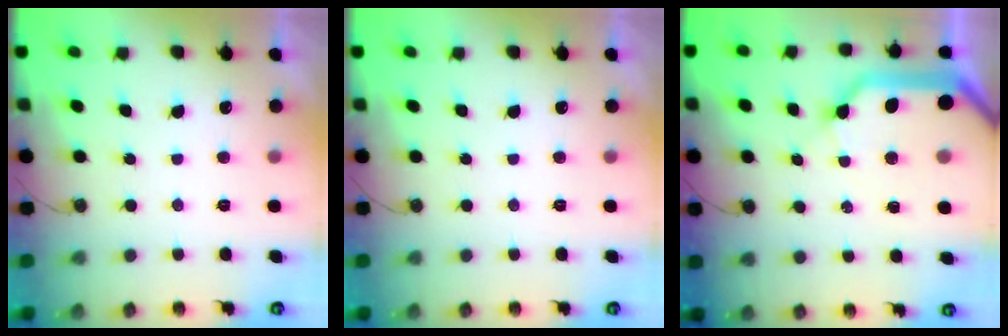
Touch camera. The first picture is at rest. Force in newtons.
{"total": 0.0}
{"total": 17.2, "press": 17.0, "slide": 2.7}